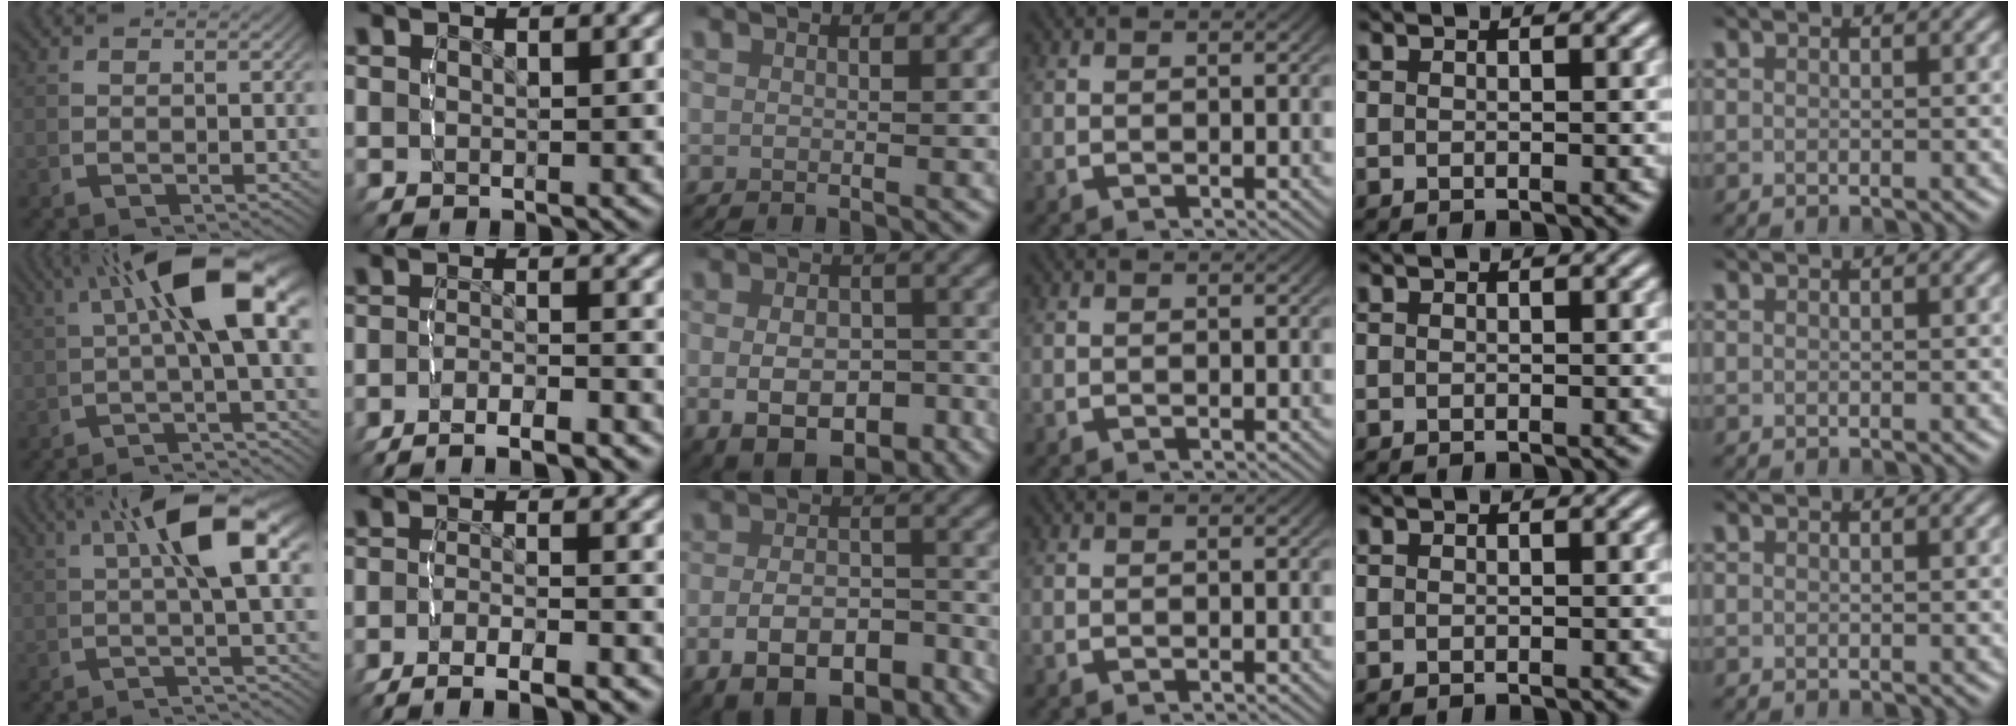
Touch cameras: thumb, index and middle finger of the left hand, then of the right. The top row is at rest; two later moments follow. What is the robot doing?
{"motion": "lift_and_place", "object": "bandage"}